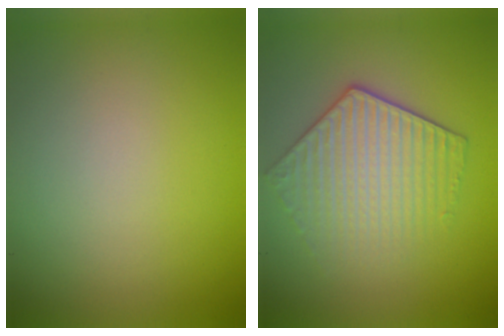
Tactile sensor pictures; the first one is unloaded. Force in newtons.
{"total": 4.4, "press": 3.8, "slide": 2.3}